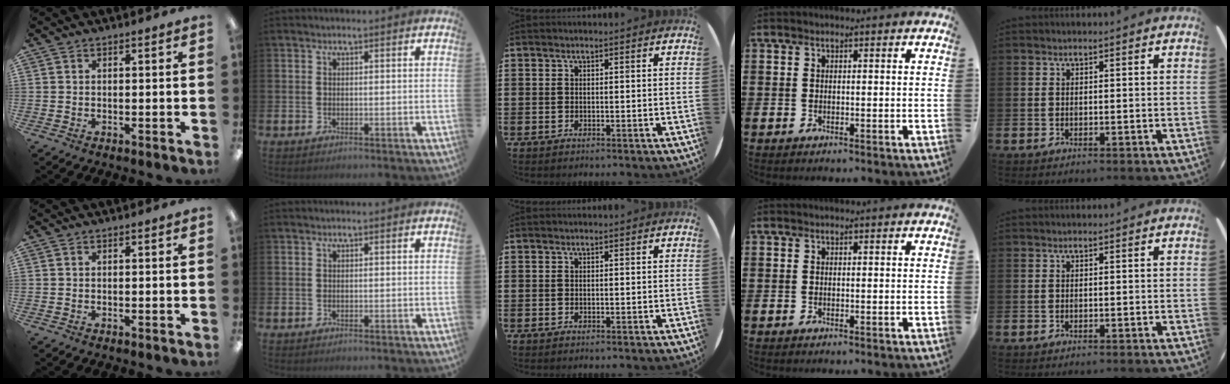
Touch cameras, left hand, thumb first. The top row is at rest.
{}